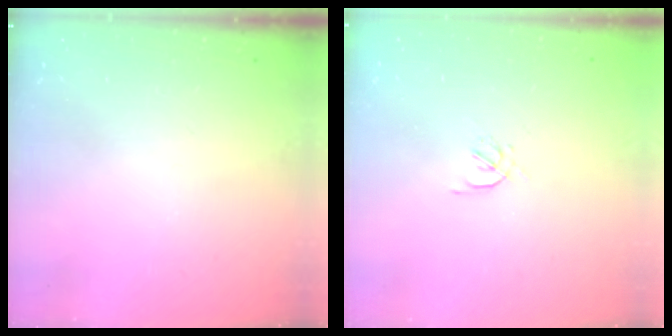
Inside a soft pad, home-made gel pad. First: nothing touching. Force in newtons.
{"total": 1.6, "press": 1.6, "slide": 0.4}